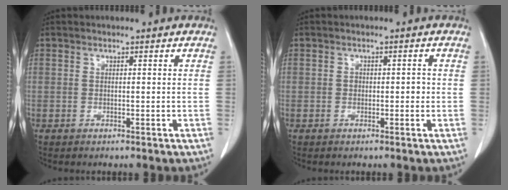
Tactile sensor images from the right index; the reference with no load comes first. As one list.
[{"total": 1.6, "force": [-0.2, 1.1, 1.2], "torque": [-0.014, 0.007, -0.001]}]